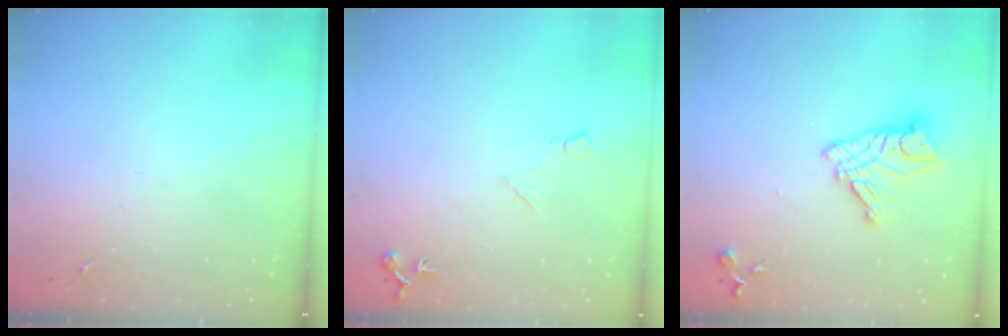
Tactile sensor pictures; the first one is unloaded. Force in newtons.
{"total": 7.0, "press": 7.0, "slide": 0.8}
{"total": 12.8, "press": 12.7, "slide": 1.0}